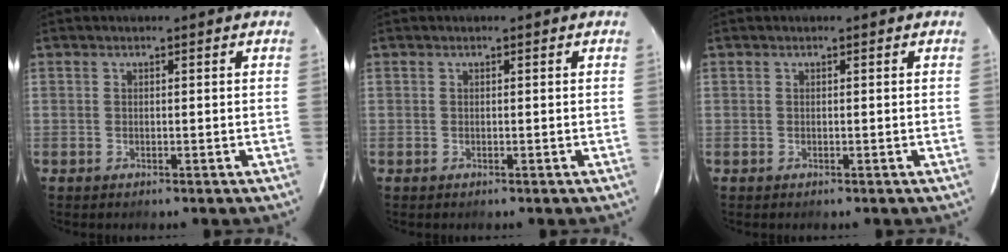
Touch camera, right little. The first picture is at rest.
{"total": 0.0}
{"total": 0.0}